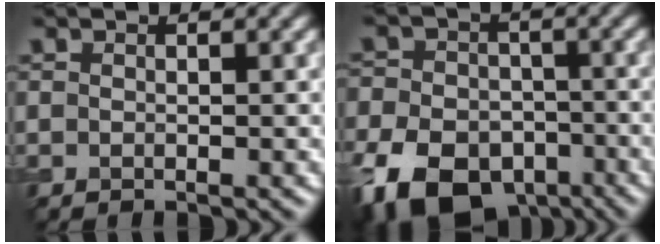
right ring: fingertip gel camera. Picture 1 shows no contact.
{"total": 11.6, "force": [-6.3, 7.8, 5.9], "torque": [-0.114, -0.035, -0.114]}